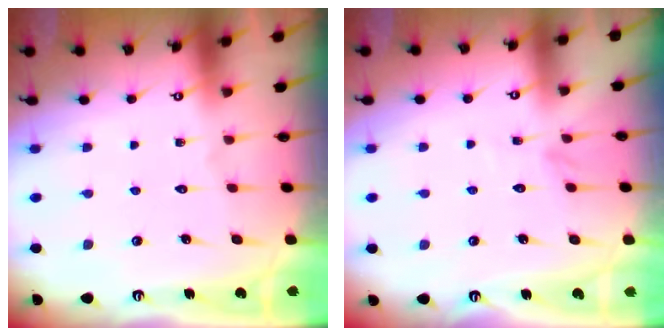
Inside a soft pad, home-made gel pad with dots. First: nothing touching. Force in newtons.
{"total": 2.9, "press": 2.9, "slide": 0.3}